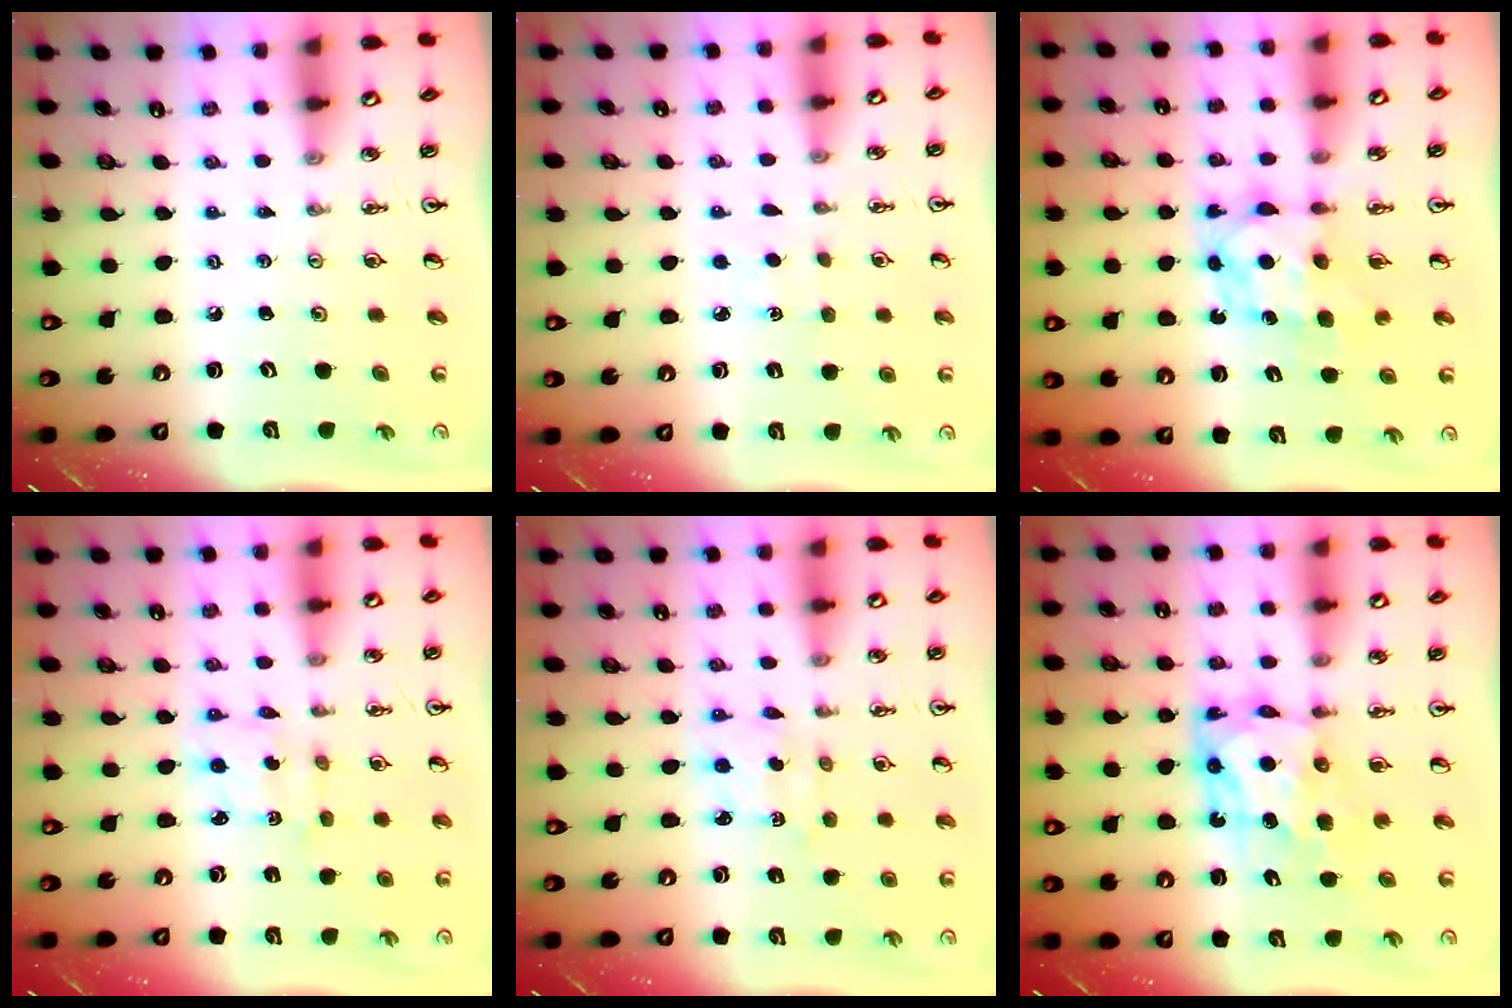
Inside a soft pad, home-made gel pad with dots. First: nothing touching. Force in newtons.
{"total": 1.4, "press": 1.4, "slide": 0.2}
{"total": 7.2, "press": 7.2, "slide": 0.5}
{"total": 2.1, "press": 2.0, "slide": 0.8}
{"total": 2.3, "press": 2.3, "slide": 0.2}
{"total": 8.3, "press": 8.3, "slide": 0.7}